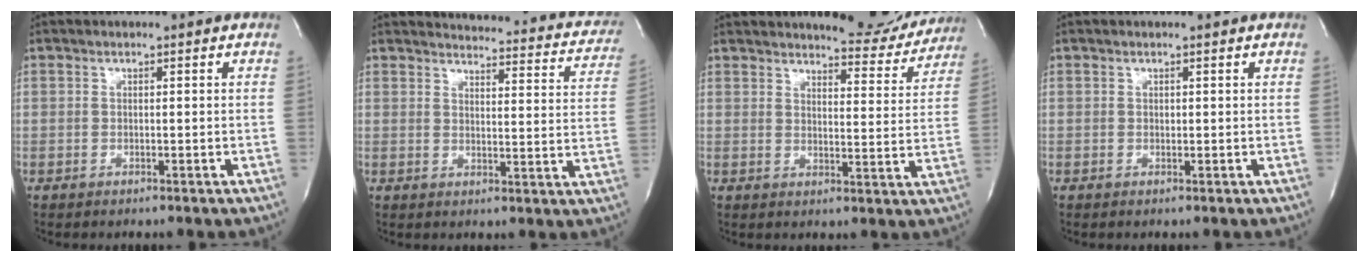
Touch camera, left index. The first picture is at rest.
{"total": 19.6, "force": [18.2, 4.6, 5.4], "torque": [-0.049, -0.054, 0.182]}
{"total": 10.0, "force": [9.6, 1.9, 1.8], "torque": [-0.010, -0.031, 0.113]}
{"total": 0.0}